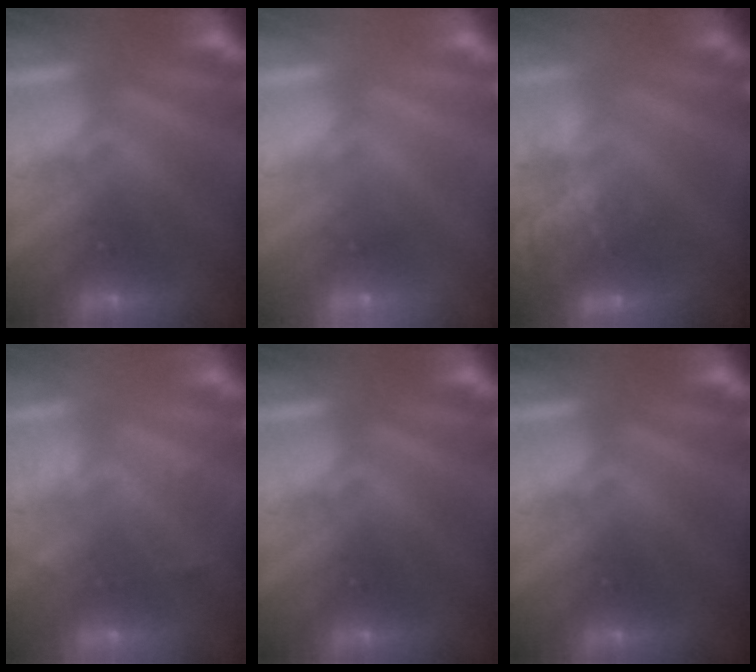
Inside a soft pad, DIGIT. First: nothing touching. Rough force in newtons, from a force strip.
{"total": 1.9}
{"total": 7.9}
{"total": 2.2}
{"total": 0.0}
{"total": 0.0}